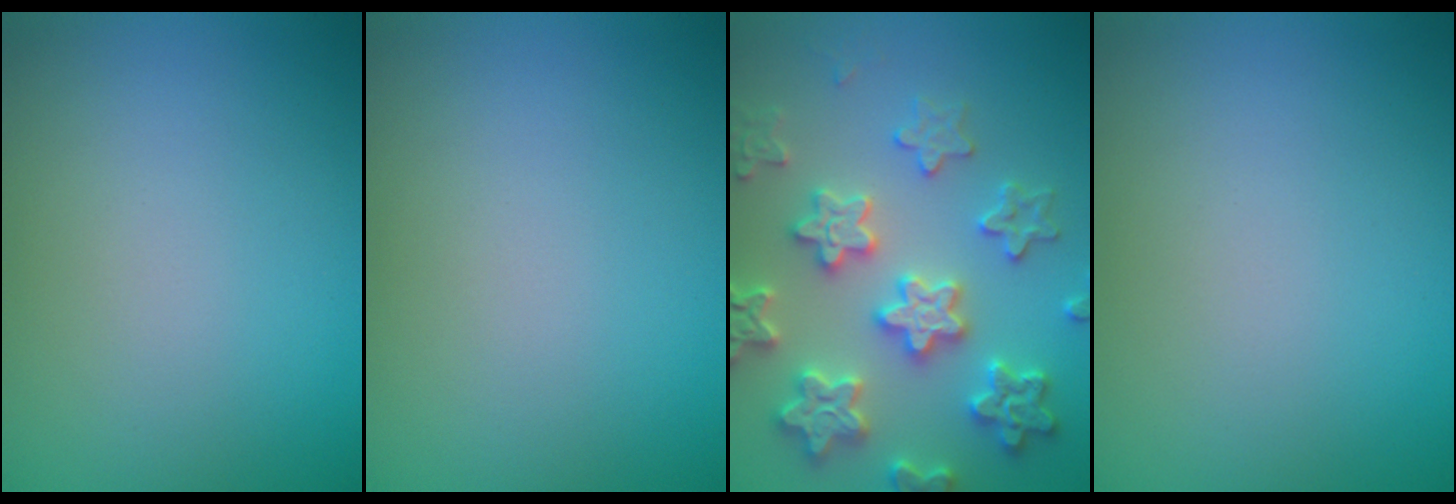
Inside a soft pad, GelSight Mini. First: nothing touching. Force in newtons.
{"total": 0.0}
{"total": 6.1, "press": 5.9, "slide": 1.3}
{"total": 0.0}